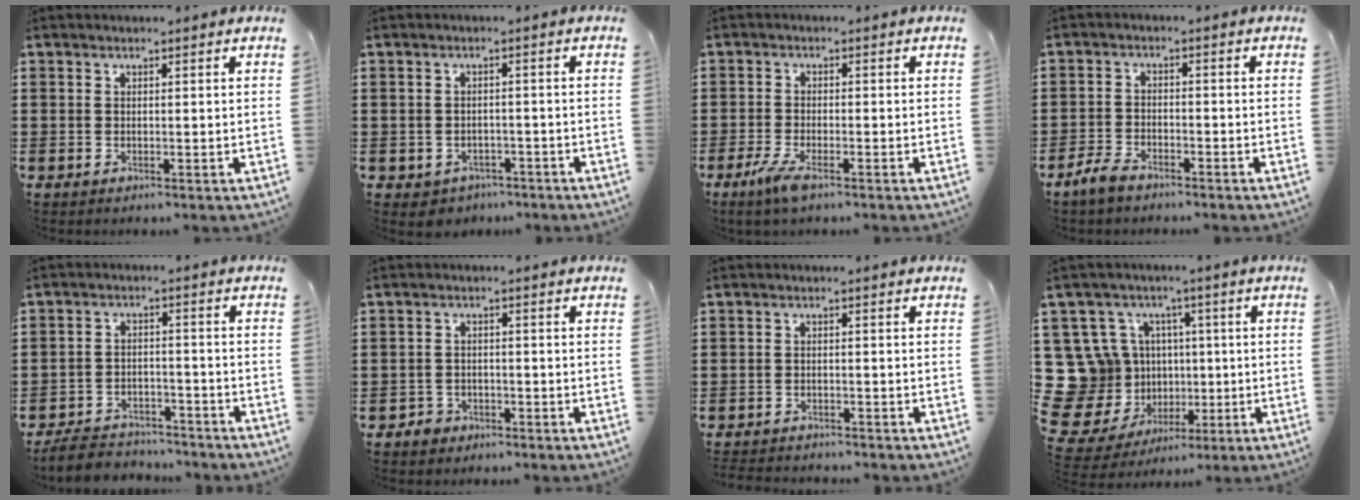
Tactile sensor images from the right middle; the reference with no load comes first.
{"total": 1.7, "force": [-1.4, 0.8, -0.2], "torque": [-0.005, 0.001, -0.034]}
{"total": 3.5, "force": [-2.0, 0.8, 2.8], "torque": [-0.074, -0.010, -0.043]}
{"total": 3.5, "force": [-2.9, 1.2, 1.5], "torque": [-0.047, 0.002, -0.064]}
{"total": 5.1, "force": [-5.0, 1.1, 0.4], "torque": [-0.012, 0.012, -0.102]}
{"total": 1.9, "force": [-1.6, 1.0, 0.0], "torque": [-0.007, 0.003, -0.036]}
{"total": 2.0, "force": [-2.0, 0.2, -0.1], "torque": [-0.006, 0.000, -0.043]}
{"total": 13.3, "force": [1.4, 12.7, 3.6], "torque": [-0.137, -0.009, 0.050]}